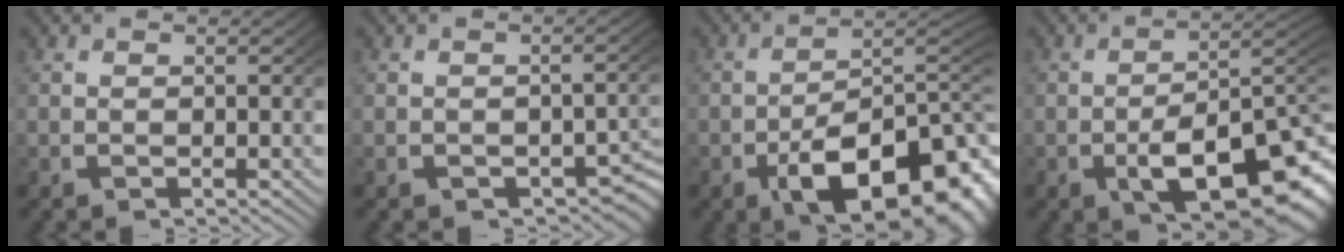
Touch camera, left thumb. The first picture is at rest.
{"total": 3.0, "force": [-1.4, 1.7, 2.0], "torque": [-0.017, -0.014, -0.014]}
{"total": 16.2, "force": [-4.3, 9.5, 12.4], "torque": [-0.188, -0.061, -0.041]}
{"total": 12.8, "force": [-3.2, 6.9, 10.2], "torque": [-0.145, -0.038, -0.028]}